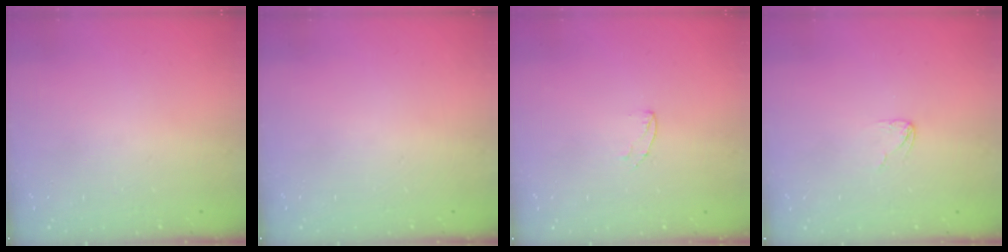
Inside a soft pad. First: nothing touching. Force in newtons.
{"total": 0.0}
{"total": 3.8, "press": 3.8, "slide": 0.4}
{"total": 2.7, "press": 2.7, "slide": 0.2}